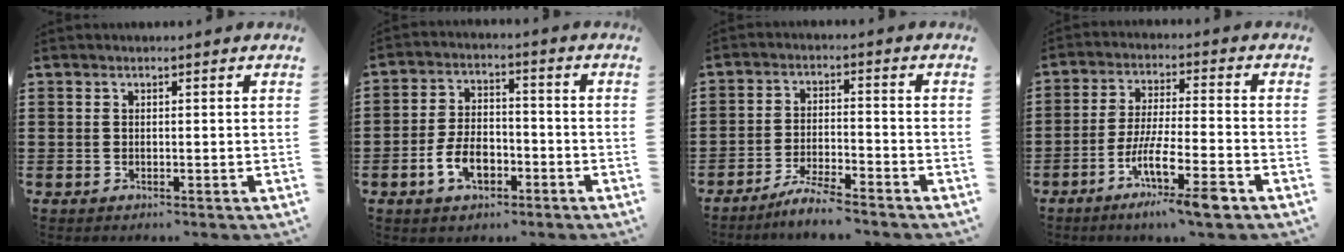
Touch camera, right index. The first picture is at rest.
{"total": 6.4, "force": [-2.8, 3.5, 4.6], "torque": [-0.106, 0.000, -0.057]}
{"total": 4.8, "force": [-4.5, 0.0, 1.6], "torque": [-0.036, 0.000, -0.089]}
{"total": 10.5, "force": [-5.7, 1.2, 8.7], "torque": [-0.173, -0.005, -0.108]}